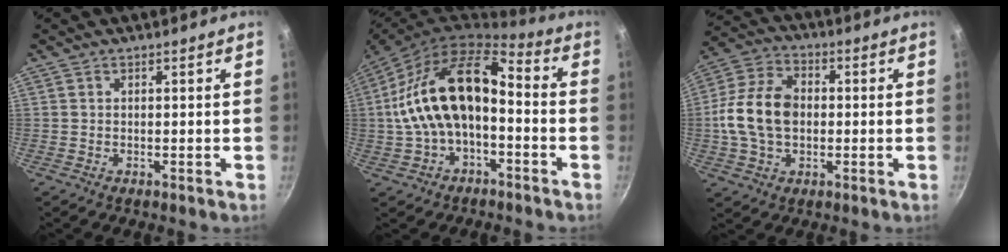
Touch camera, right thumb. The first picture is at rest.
{"total": 17.5, "force": [-1.9, 9.8, 14.4], "torque": [-0.247, 0.056, -0.043]}
{"total": 13.6, "force": [-0.2, 9.5, 9.8], "torque": [-0.174, 0.023, -0.016]}